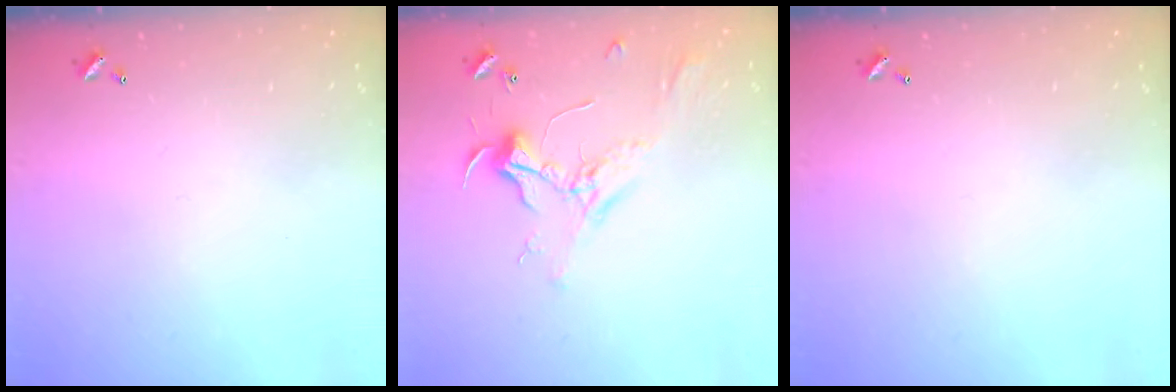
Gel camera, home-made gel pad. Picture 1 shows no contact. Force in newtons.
{"total": 2.3, "press": 2.2, "slide": 0.7}
{"total": 0.0}